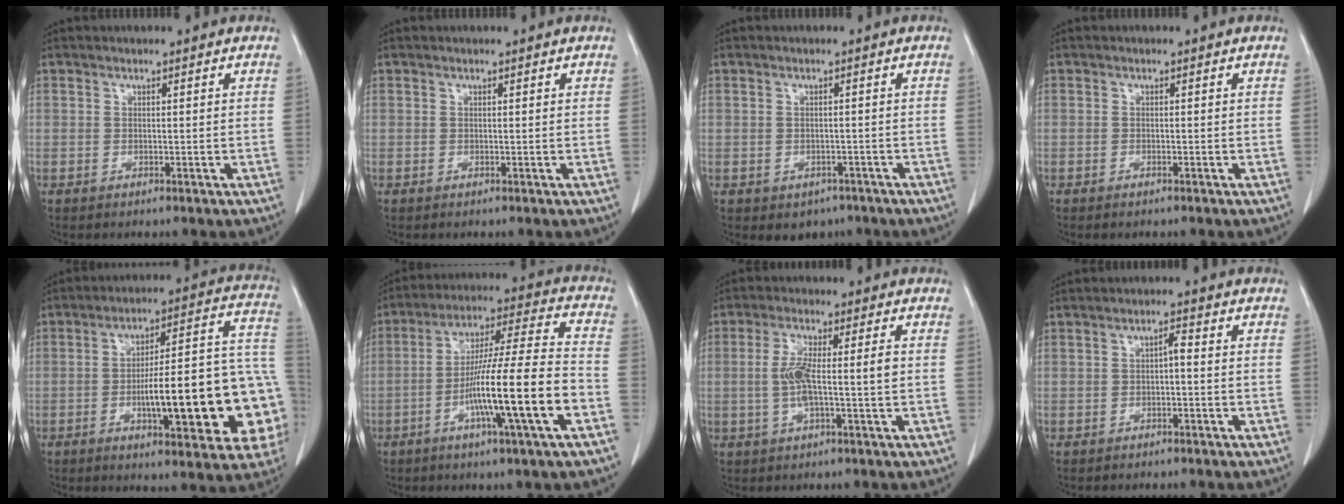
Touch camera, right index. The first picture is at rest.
{"total": 0.0}
{"total": 3.3, "force": [-2.0, 2.4, 0.8], "torque": [-0.005, 0.006, -0.019]}
{"total": 0.6, "force": [-0.5, 0.1, 0.3], "torque": [-0.012, -0.002, -0.008]}
{"total": 22.9, "force": [-5.2, 4.6, 21.8], "torque": [-0.221, 0.035, -0.060]}
{"total": 16.7, "force": [-5.6, -0.5, 15.7], "torque": [-0.270, -0.002, -0.097]}
{"total": 6.2, "force": [-0.2, 0.7, 6.2], "torque": [-0.123, 0.007, -0.003]}
{"total": 1.5, "force": [-0.3, 0.4, 1.4], "torque": [-0.023, 0.004, -0.004]}